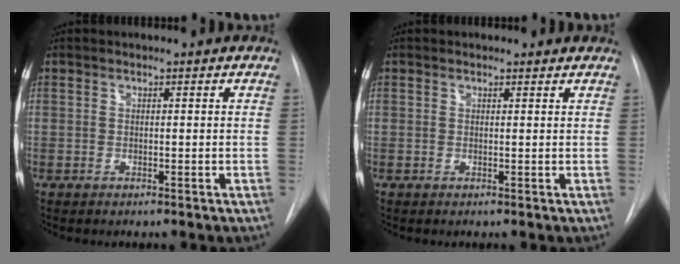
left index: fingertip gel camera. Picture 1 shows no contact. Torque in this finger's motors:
{"motor_torque": [0.19, -0.32, -0.16, -0.01]}